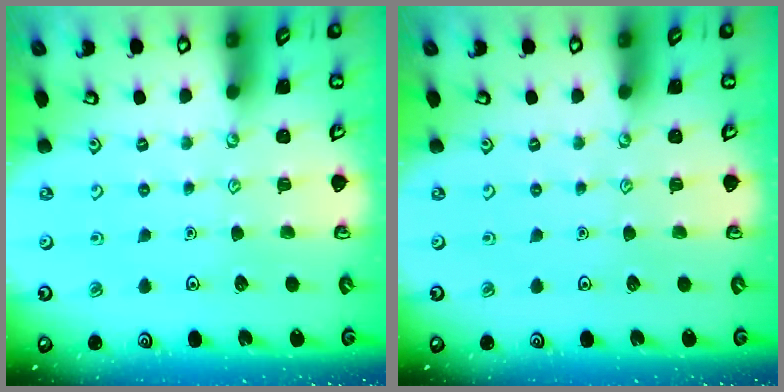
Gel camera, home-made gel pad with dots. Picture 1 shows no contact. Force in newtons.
{"total": 0.0}